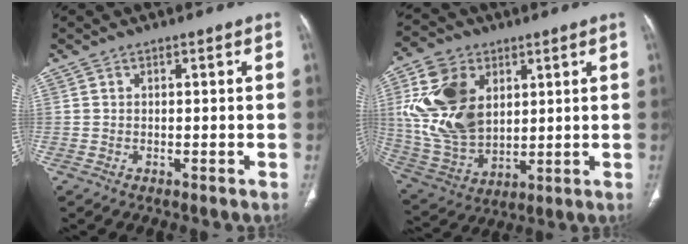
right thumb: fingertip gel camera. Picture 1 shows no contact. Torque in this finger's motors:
{"motor_torque": [0.26, 0.35, 0.85, 1.23, 0.41]}